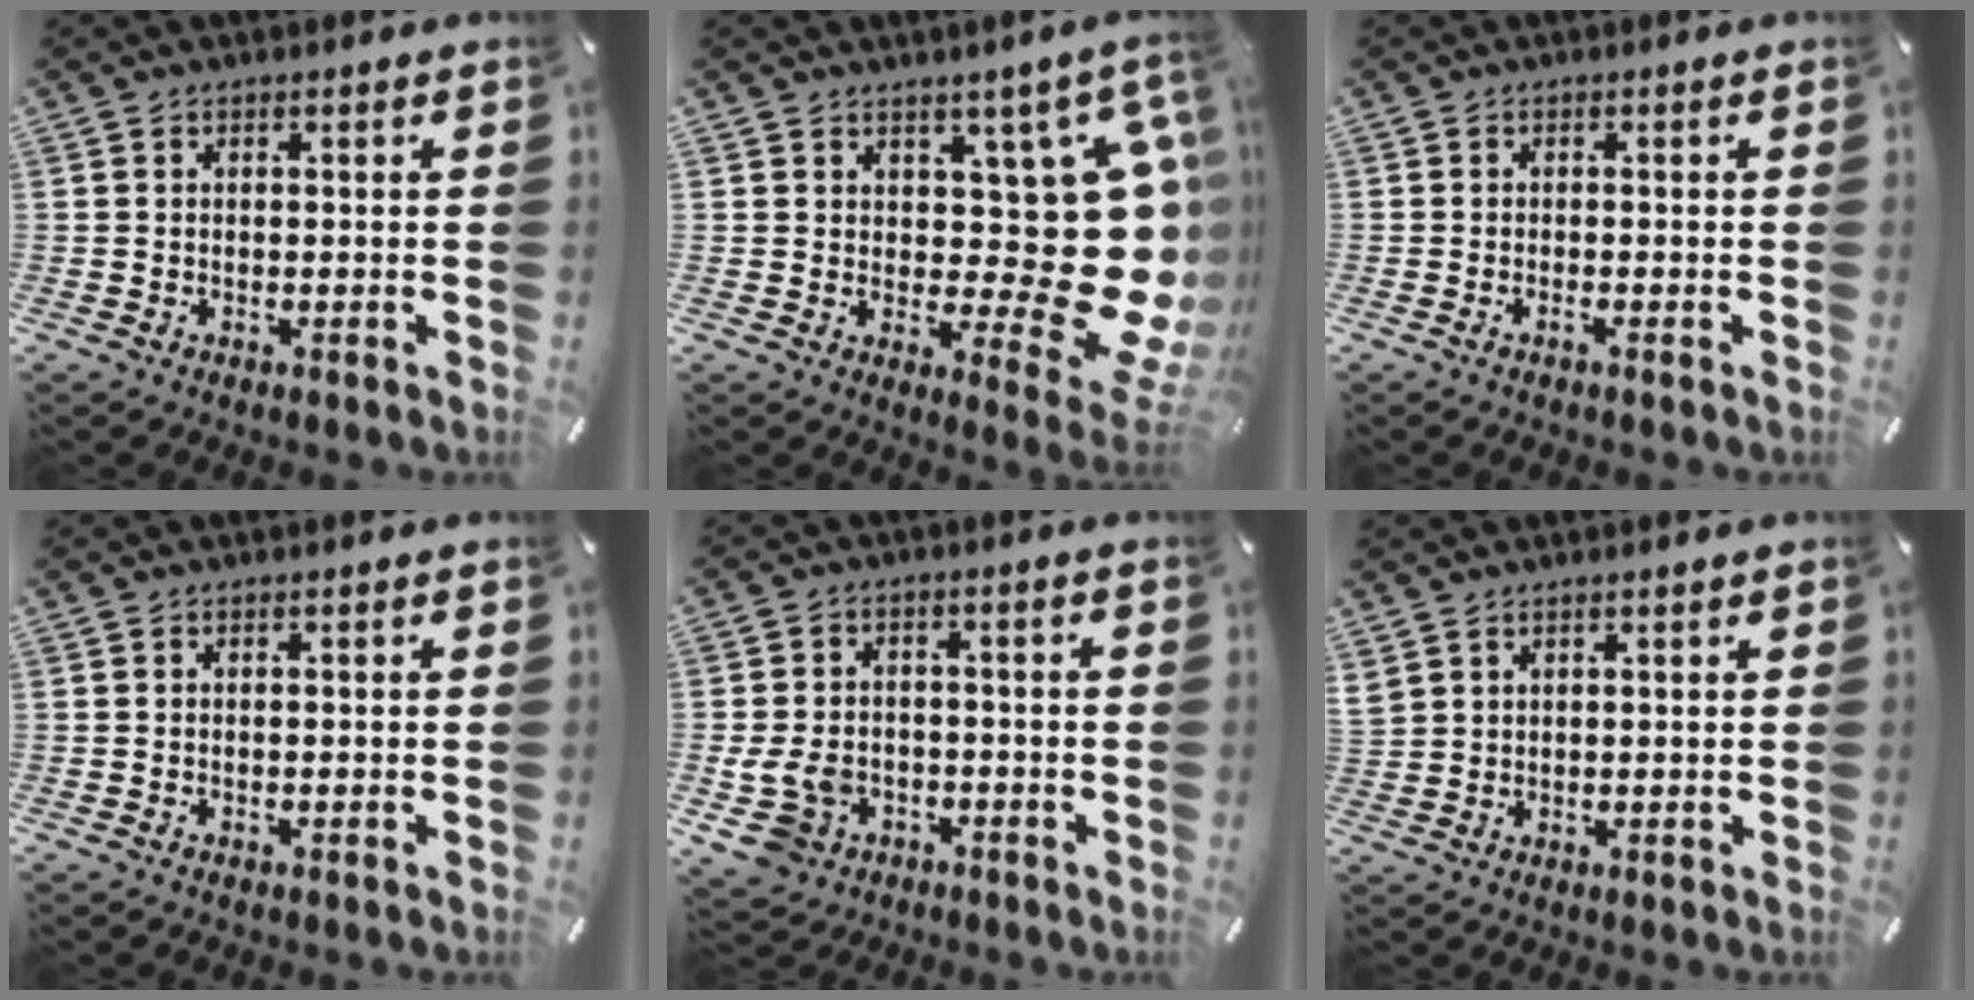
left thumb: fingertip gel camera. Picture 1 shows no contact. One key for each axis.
{"total": 21.2, "fx": 1.3, "fy": 11.9, "fz": 17.5, "tx": -0.229, "ty": -0.040, "tz": 0.029}
{"total": 1.0, "fx": -0.6, "fy": 0.1, "fz": 0.8, "tx": -0.015, "ty": -0.003, "tz": -0.010}
{"total": 0.0}
{"total": 8.7, "fx": -3.0, "fy": 6.9, "fz": 4.5, "tx": -0.120, "ty": 0.011, "tz": -0.057}
{"total": 2.2, "fx": 1.9, "fy": 1.1, "fz": 0.4, "tx": -0.011, "ty": -0.005, "tz": 0.038}